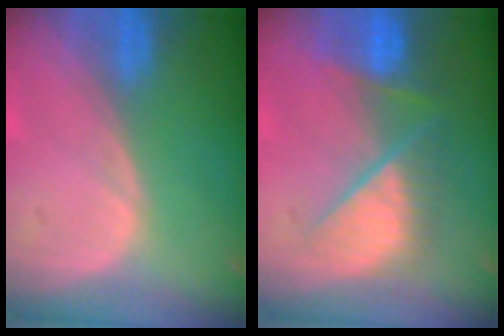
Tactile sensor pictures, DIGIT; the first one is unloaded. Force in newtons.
{"total": 8.8, "press": 8.0, "slide": 3.8}